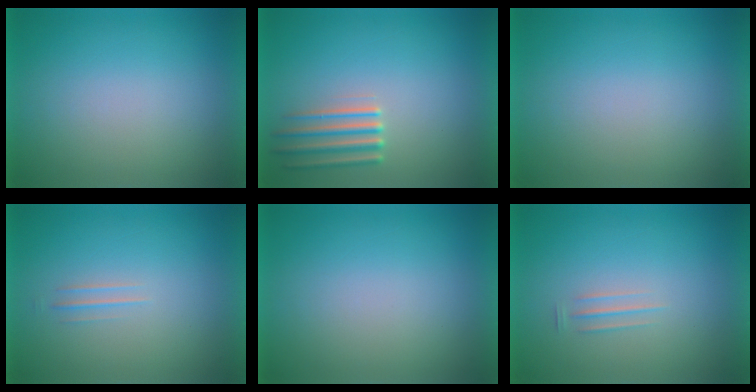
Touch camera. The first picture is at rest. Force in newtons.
{"total": 2.2}
{"total": 0.0}
{"total": 1.5}
{"total": 0.0}
{"total": 1.6}